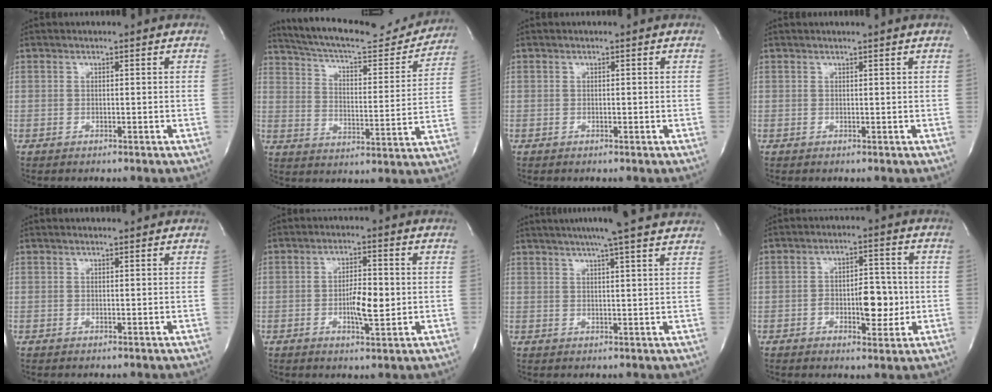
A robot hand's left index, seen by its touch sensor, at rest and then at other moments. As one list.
[{"total": 21.1, "force": [19.2, 4.4, 7.3], "torque": [-0.120, -0.010, 0.267]}, {"total": 0.0}, {"total": 0.8, "force": [0.7, -0.3, 0.3], "torque": [-0.009, -0.003, 0.018]}, {"total": 1.1, "force": [1.0, 0.0, 0.3], "torque": [-0.007, 0.007, 0.018]}, {"total": 5.3, "force": [-0.8, 1.3, 5.1], "torque": [-0.089, -0.003, -0.011]}, {"total": 12.7, "force": [10.9, -0.6, 6.4], "torque": [-0.107, 0.016, 0.132]}, {"total": 6.8, "force": [-1.3, 2.9, 6.0], "torque": [-0.088, 0.006, -0.016]}]